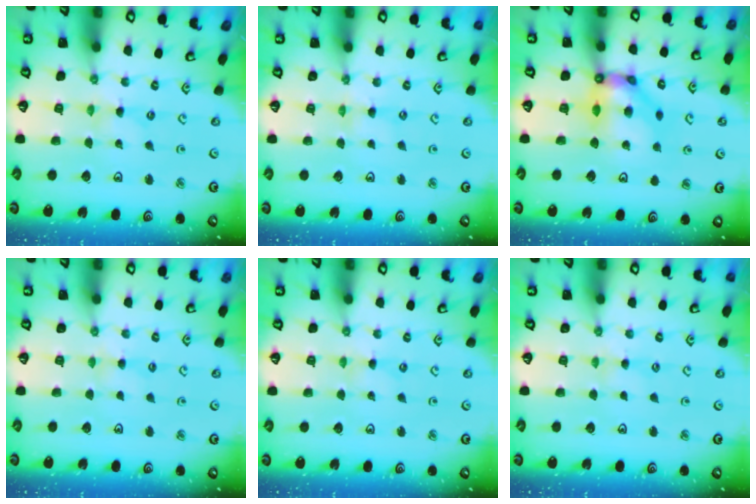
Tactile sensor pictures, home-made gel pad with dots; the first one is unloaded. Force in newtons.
{"total": 0.8, "press": 0.8, "slide": 0.2}
{"total": 10.1, "press": 10.0, "slide": 1.4}
{"total": 1.9, "press": 1.8, "slide": 0.4}
{"total": 0.6, "press": 0.6, "slide": 0.2}
{"total": 1.3, "press": 1.2, "slide": 0.3}